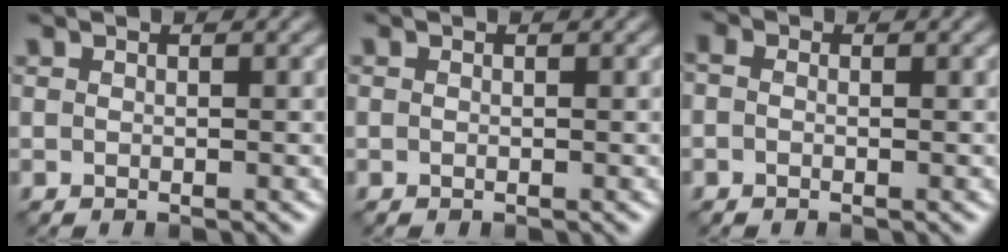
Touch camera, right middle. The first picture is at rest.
{"total": 0.0}
{"total": 1.1, "force": [0.0, 0.9, 0.7], "torque": [-0.017, 0.001, -0.011]}